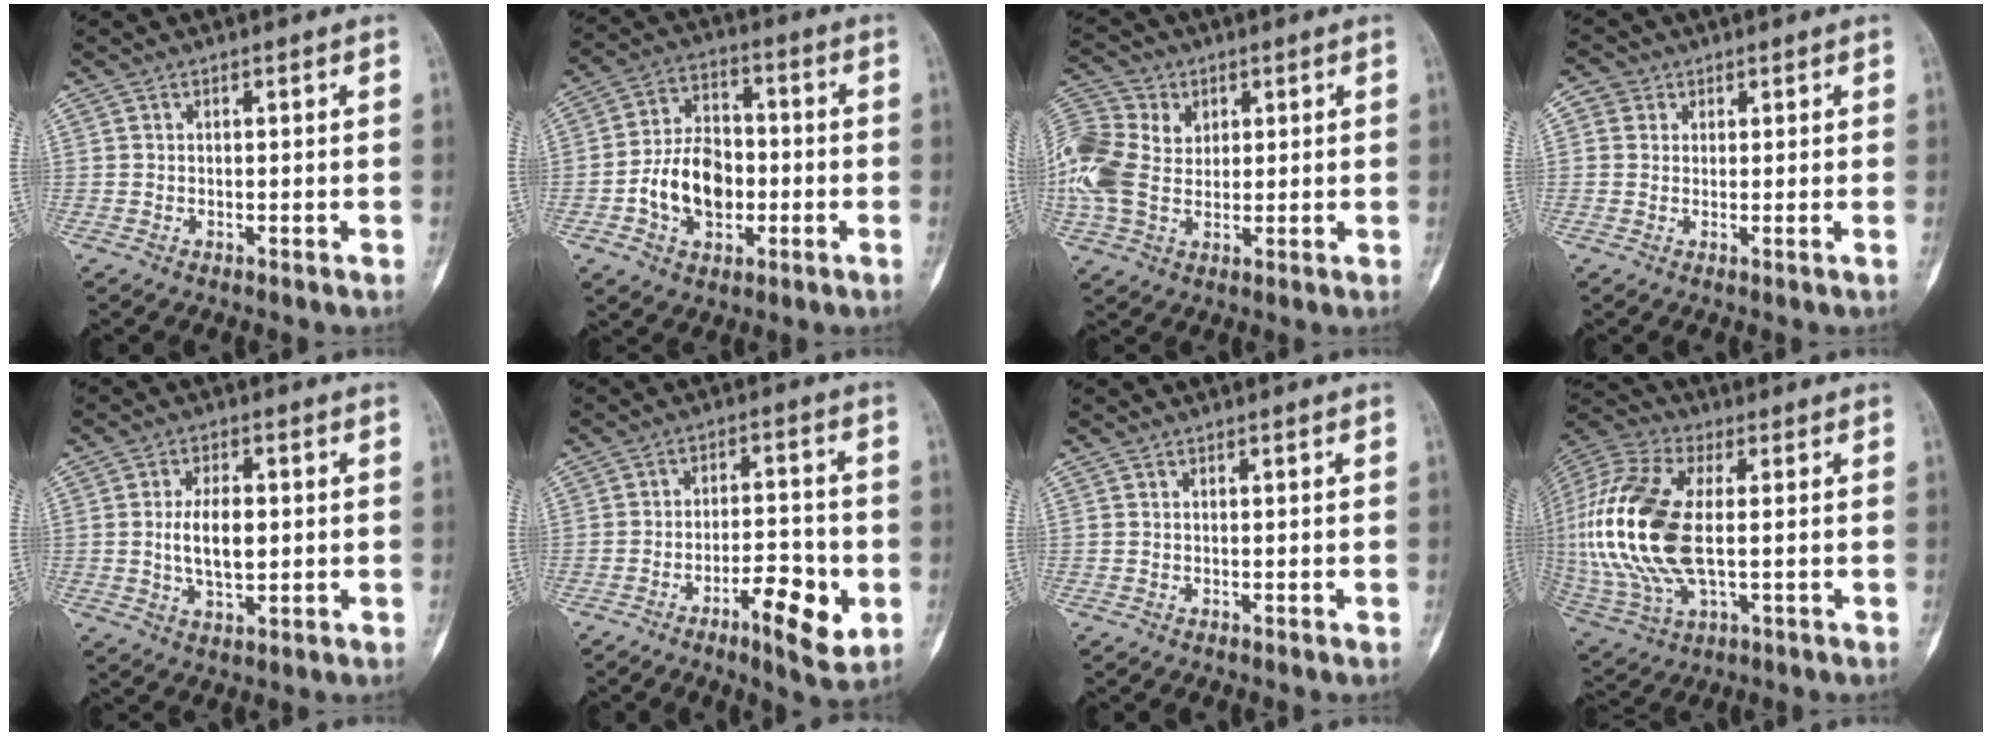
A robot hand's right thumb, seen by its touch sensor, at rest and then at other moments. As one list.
[{"total": 12.4, "force": [-2.6, 8.6, 8.6], "torque": [-0.131, 0.027, -0.048]}, {"total": 16.4, "force": [2.7, 12.6, 10.2], "torque": [-0.243, 0.019, 0.050]}, {"total": 2.3, "force": [0.9, 2.1, 0.6], "torque": [0.003, -0.001, 0.004]}, {"total": 7.6, "force": [0.2, 4.0, 6.5], "torque": [-0.106, -0.004, 0.006]}, {"total": 10.3, "force": [-4.0, 3.7, 8.7], "torque": [-0.124, 0.022, -0.060]}, {"total": 0.0}, {"total": 22.7, "force": [0.6, 11.5, 19.6], "torque": [-0.444, -0.003, 0.012]}]